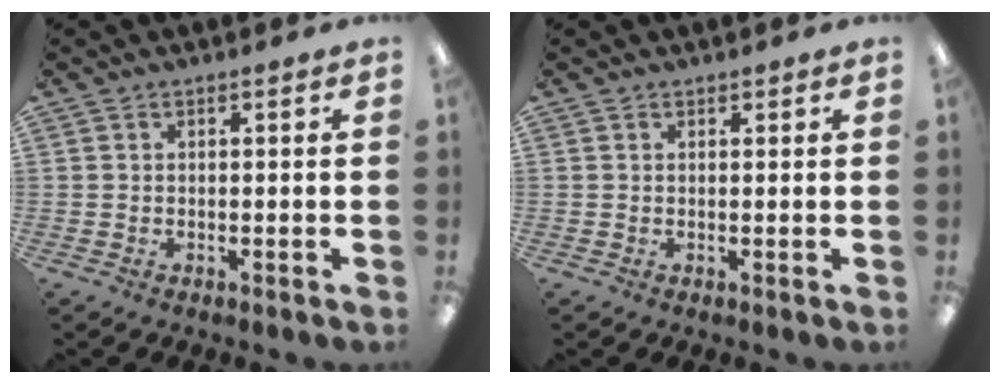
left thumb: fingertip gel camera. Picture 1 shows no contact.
{"total": 0.6, "force": [0.5, 0.3, -0.1], "torque": [0.002, 0.000, 0.010]}